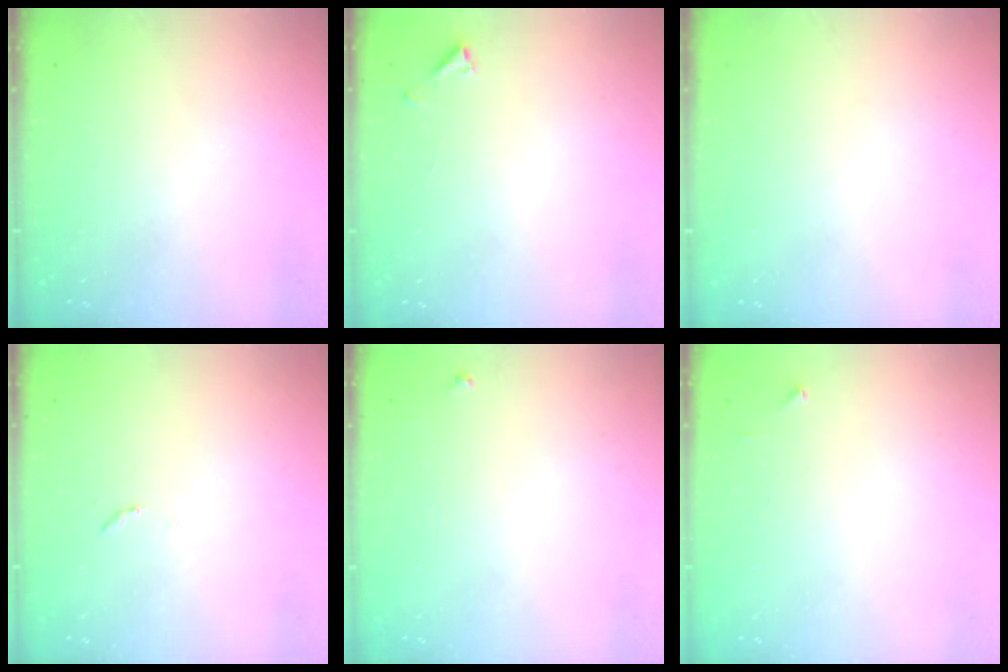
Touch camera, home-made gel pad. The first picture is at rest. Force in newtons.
{"total": 4.3, "press": 4.2, "slide": 0.3}
{"total": 0.0}
{"total": 5.9, "press": 5.9, "slide": 0.4}
{"total": 4.1, "press": 4.1, "slide": 0.6}
{"total": 2.0, "press": 2.0, "slide": 0.2}